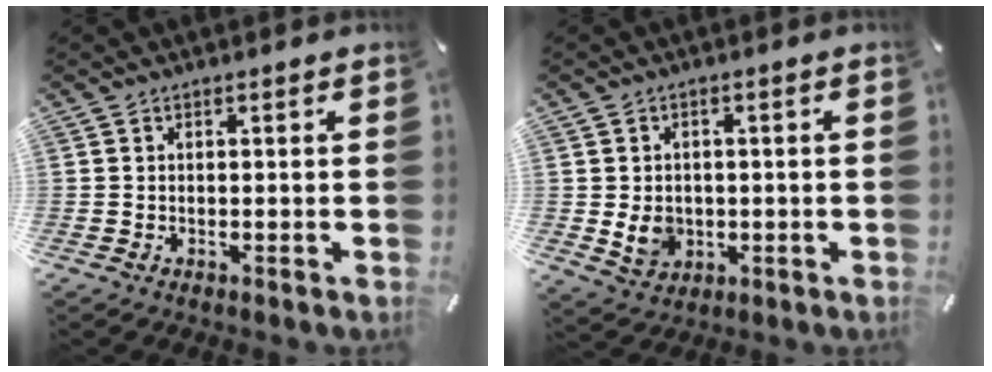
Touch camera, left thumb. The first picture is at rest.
{"total": 6.0, "force": [-0.6, 5.2, 2.9], "torque": [-0.059, -0.002, -0.012]}